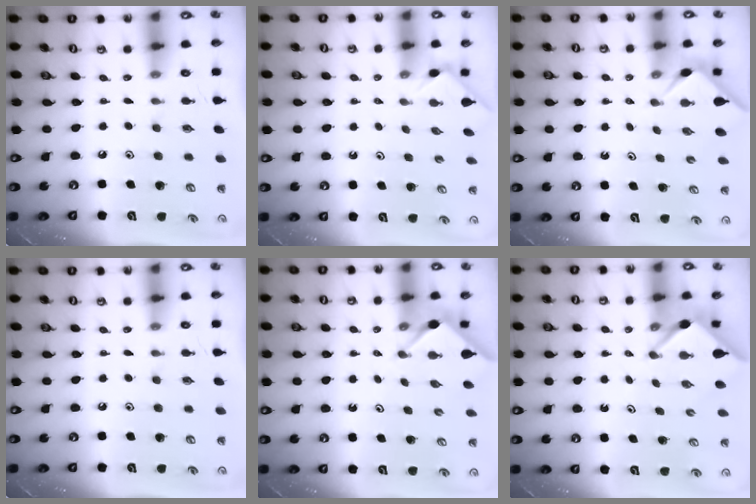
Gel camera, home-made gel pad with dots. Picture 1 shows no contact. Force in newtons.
{"total": 1.3, "press": 1.2, "slide": 0.4}
{"total": 3.8, "press": 3.8, "slide": 0.7}
{"total": 0.0}
{"total": 2.8, "press": 2.8, "slide": 0.4}
{"total": 2.4, "press": 2.4, "slide": 0.3}